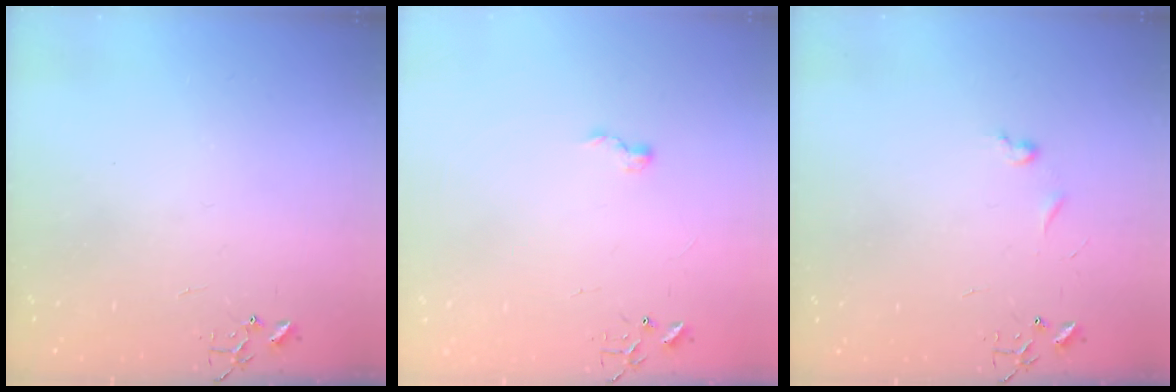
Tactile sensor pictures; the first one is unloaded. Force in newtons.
{"total": 5.7, "press": 5.6, "slide": 0.7}
{"total": 4.4, "press": 4.3, "slide": 0.6}